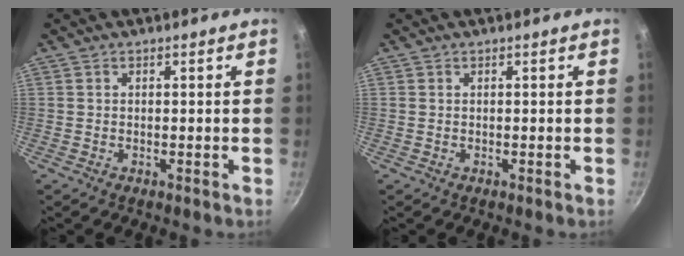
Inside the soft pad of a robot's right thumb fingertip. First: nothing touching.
{"total": 0.0}